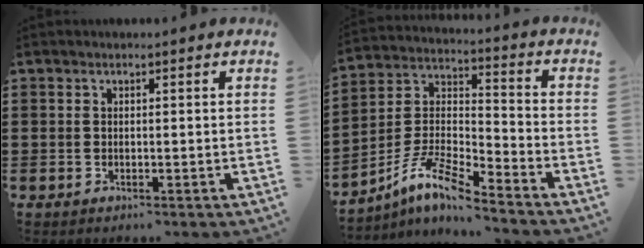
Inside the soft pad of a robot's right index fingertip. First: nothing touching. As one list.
[{"total": 9.5, "force": [-7.7, 0.8, 5.6], "torque": [-0.132, -0.009, -0.162]}]